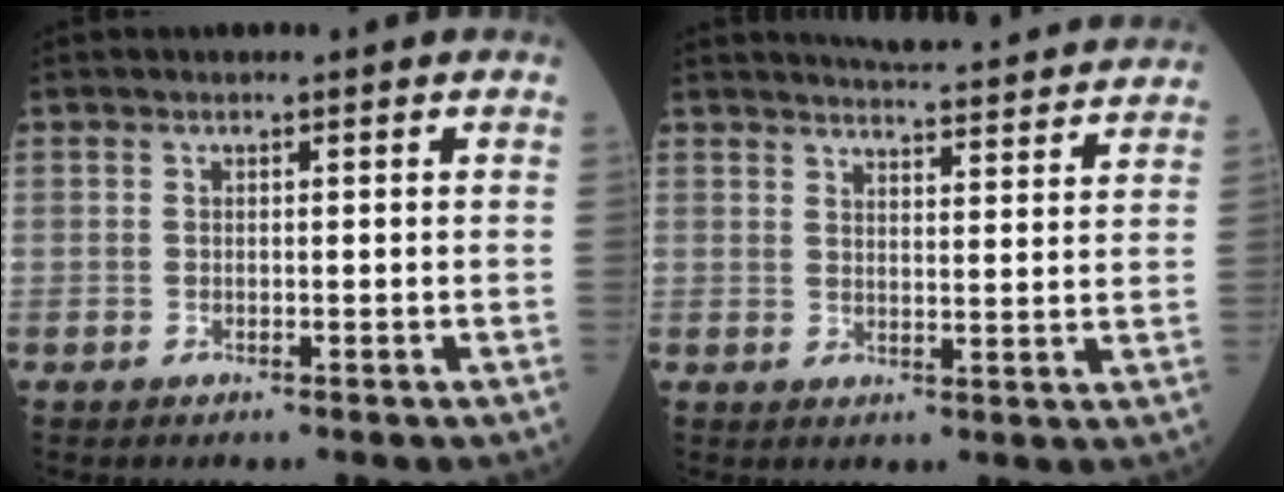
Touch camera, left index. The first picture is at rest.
{"total": 15.2, "force": [14.7, 0.7, 4.0], "torque": [-0.050, -0.018, 0.172]}